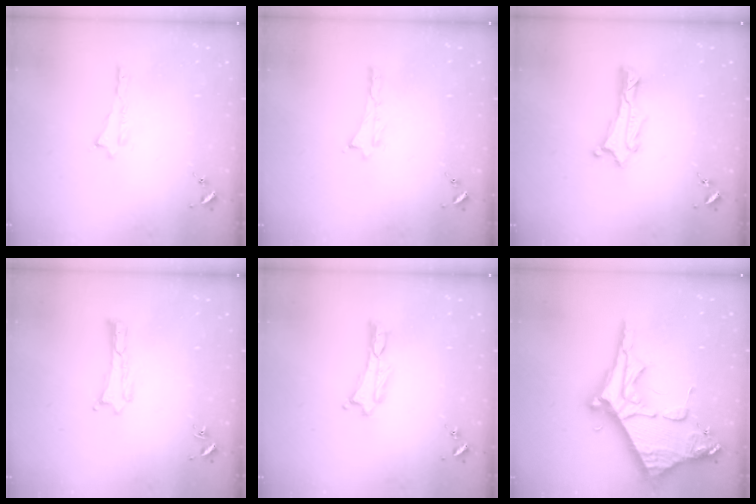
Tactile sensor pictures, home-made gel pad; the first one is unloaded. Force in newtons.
{"total": 0.0}
{"total": 1.3, "press": 1.3, "slide": 0.1}
{"total": 0.0}
{"total": 0.0}
{"total": 11.6, "press": 11.6, "slide": 1.3}